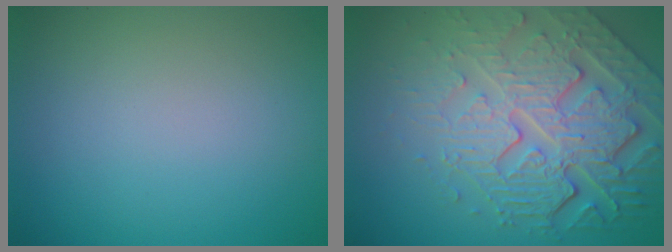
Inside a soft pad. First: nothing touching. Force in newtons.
{"total": 8.2, "press": 5.8, "slide": 5.7}